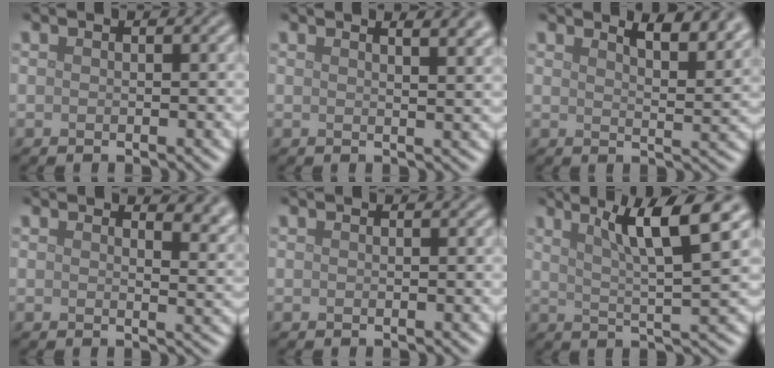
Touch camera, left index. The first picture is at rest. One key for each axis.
{"total": 5.5, "fx": 3.5, "fy": 2.2, "fz": 3.6, "tx": -0.015, "ty": 0.033, "tz": 0.021}
{"total": 5.4, "fx": 4.0, "fy": 1.7, "fz": 3.3, "tx": -0.035, "ty": 0.014, "tz": 0.040}
{"total": 3.9, "fx": 2.7, "fy": 1.7, "fz": 2.3, "tx": -0.018, "ty": 0.000, "tz": 0.030}
{"total": 0.0}
{"total": 7.3, "fx": 3.6, "fy": 1.0, "fz": 6.3, "tx": -0.091, "ty": 0.008, "tz": 0.060}